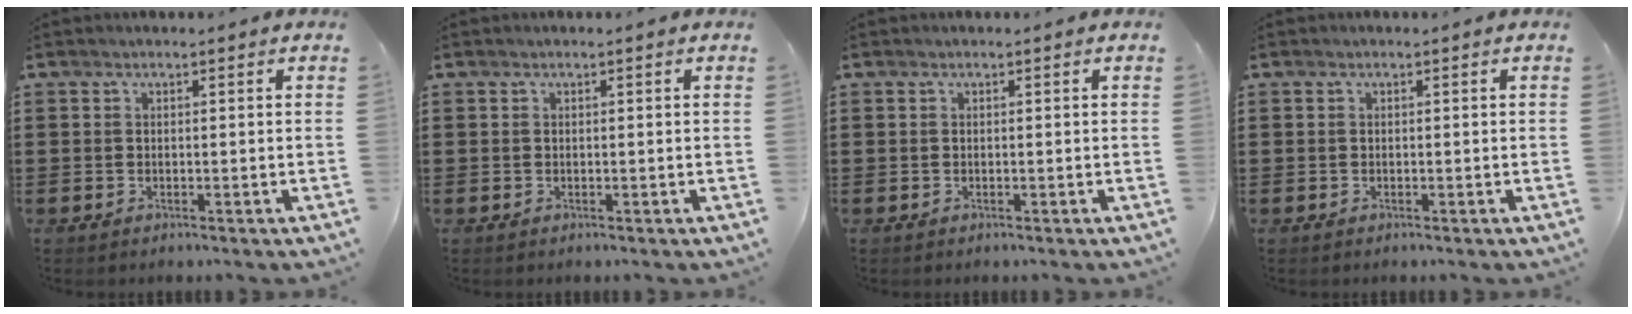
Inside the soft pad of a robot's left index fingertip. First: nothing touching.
{"total": 0.0}
{"total": 0.0}
{"total": 0.0}